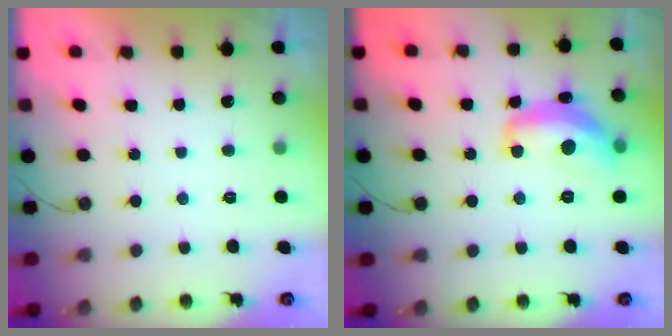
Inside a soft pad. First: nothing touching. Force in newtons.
{"total": 14.2, "press": 14.1, "slide": 1.0}